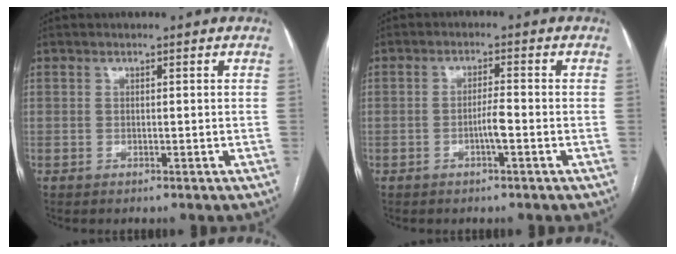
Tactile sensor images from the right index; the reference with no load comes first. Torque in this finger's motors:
{"motor_torque": [0.32, 0.21, 0.02, 0.02]}